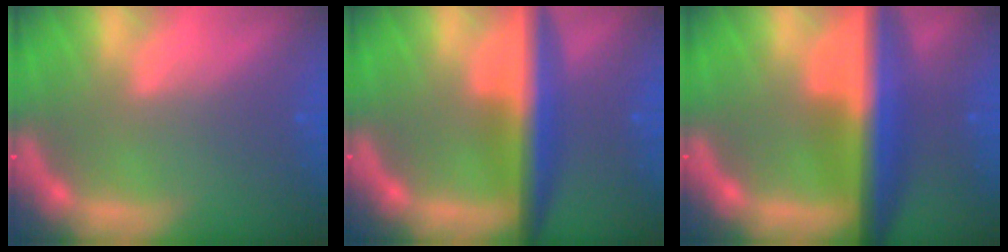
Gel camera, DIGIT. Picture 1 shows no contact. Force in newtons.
{"total": 7.0}
{"total": 9.5}